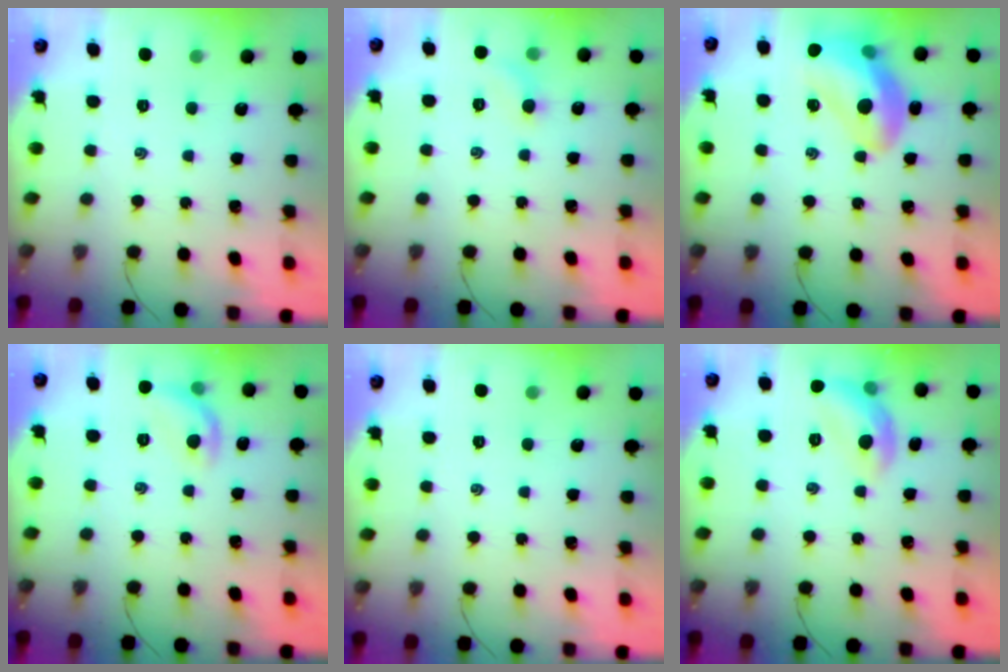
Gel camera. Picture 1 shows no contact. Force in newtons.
{"total": 5.2, "press": 5.0, "slide": 1.7}
{"total": 16.7, "press": 16.4, "slide": 3.1}
{"total": 8.1, "press": 8.1, "slide": 0.8}
{"total": 0.0}
{"total": 9.5, "press": 9.4, "slide": 1.1}